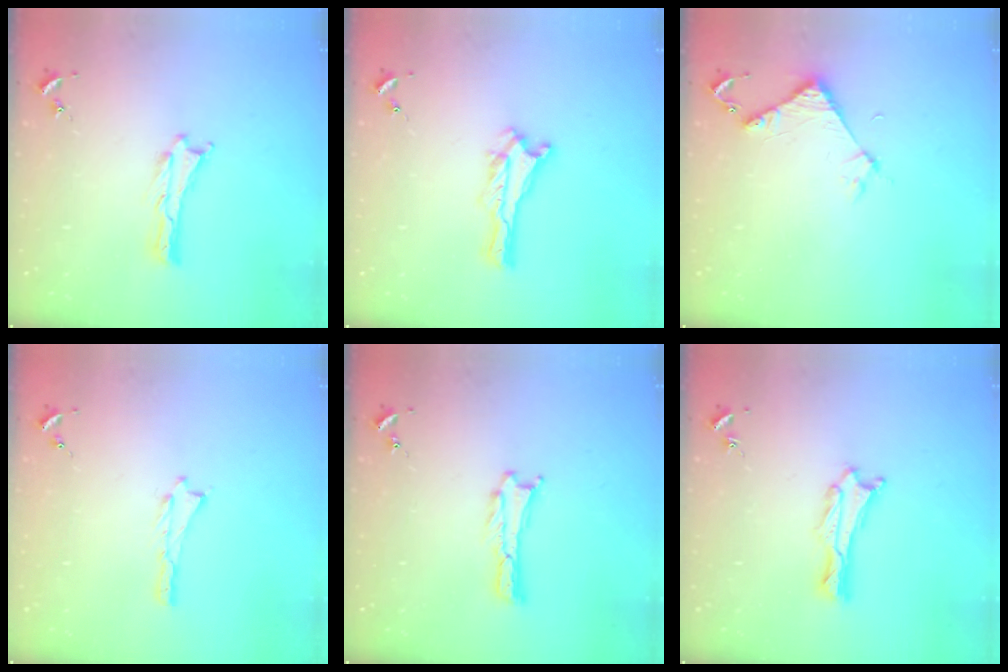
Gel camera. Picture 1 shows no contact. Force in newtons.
{"total": 0.0}
{"total": 3.9, "press": 3.9, "slide": 0.3}
{"total": 0.0}
{"total": 0.0}
{"total": 0.8, "press": 0.7, "slide": 0.2}